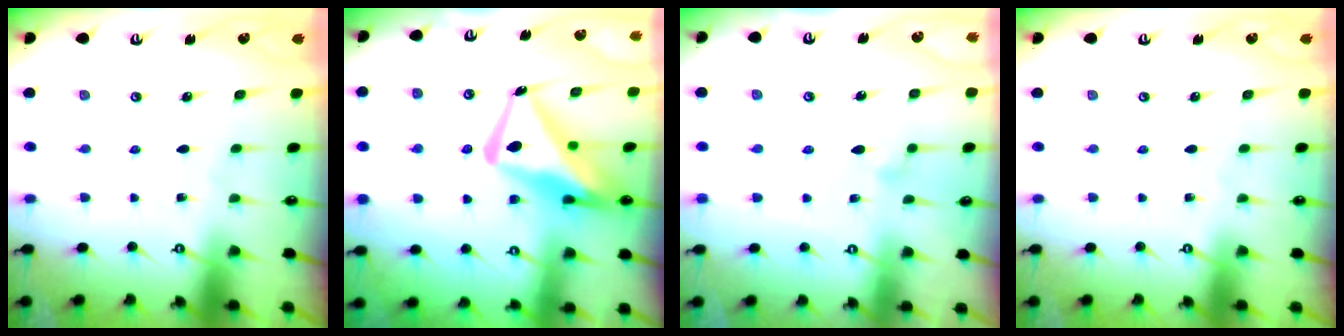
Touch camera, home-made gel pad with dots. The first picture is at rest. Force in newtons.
{"total": 17.2, "press": 17.2, "slide": 1.6}
{"total": 9.9, "press": 9.9, "slide": 0.5}
{"total": 0.0}